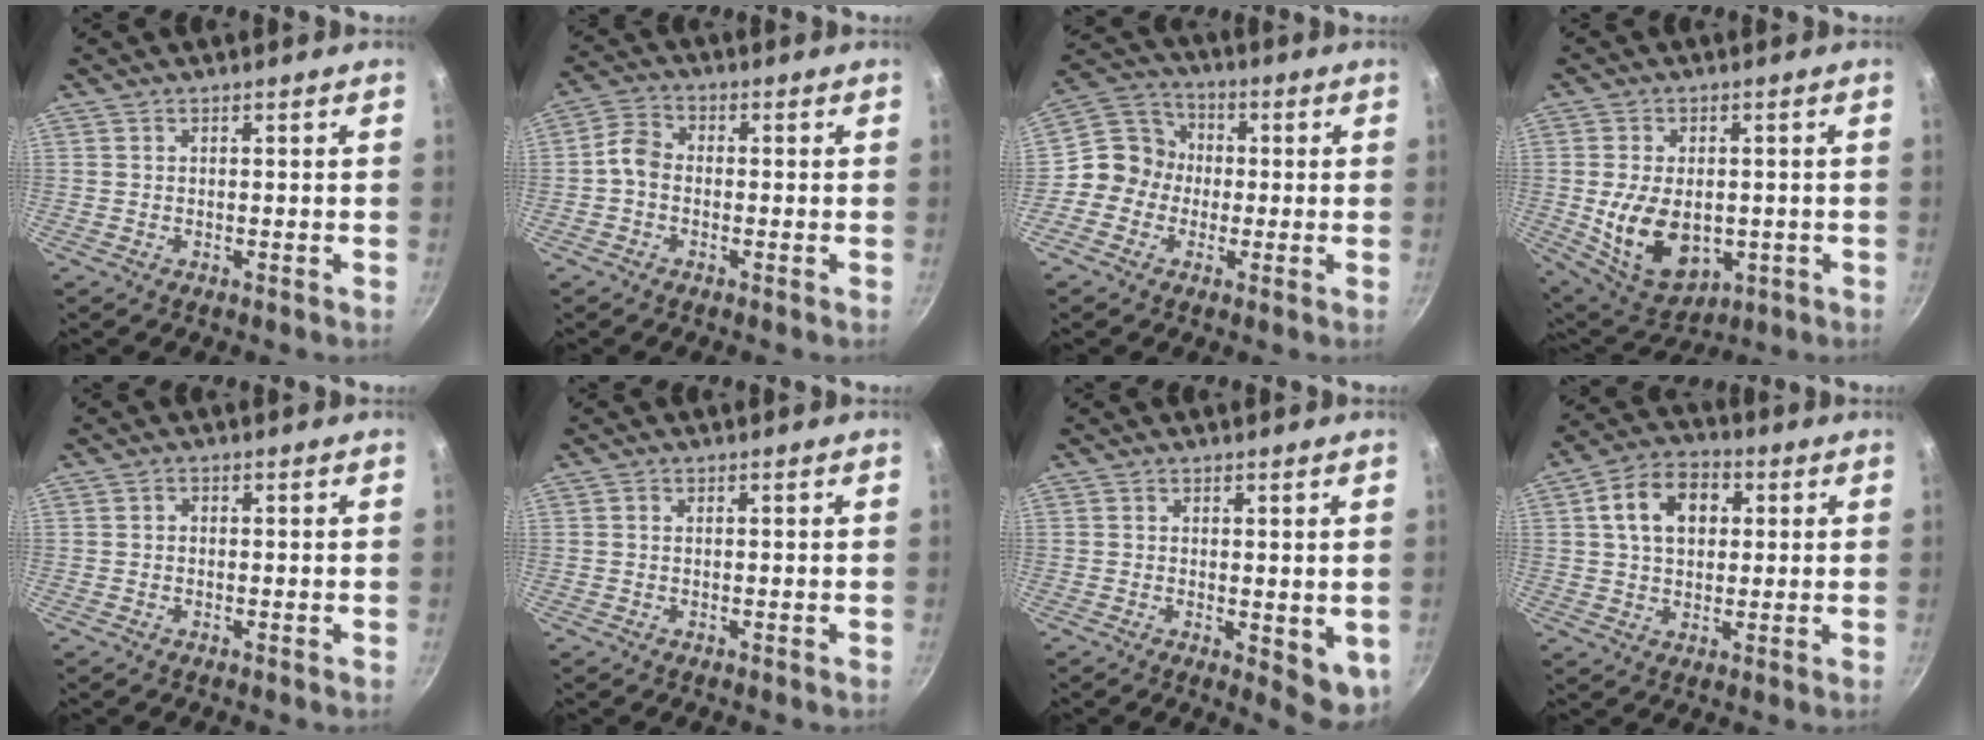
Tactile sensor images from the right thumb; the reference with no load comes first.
{"total": 4.3, "force": [-1.1, 3.2, 2.7], "torque": [-0.053, 0.024, -0.035]}
{"total": 8.6, "force": [-1.2, 8.2, 2.5], "torque": [-0.002, 0.029, -0.046]}
{"total": 13.7, "force": [-1.5, 9.1, 10.1], "torque": [-0.155, -0.009, 0.000]}
{"total": 0.8, "force": [-0.1, 0.7, 0.4], "torque": [-0.006, 0.004, -0.003]}
{"total": 0.6, "force": [0.0, 0.4, 0.3], "torque": [-0.006, 0.004, -0.001]}
{"total": 6.2, "force": [-0.2, 3.1, 5.4], "torque": [-0.062, -0.011, 0.003]}
{"total": 11.2, "force": [2.6, 7.9, 7.4], "torque": [-0.100, 0.014, 0.031]}